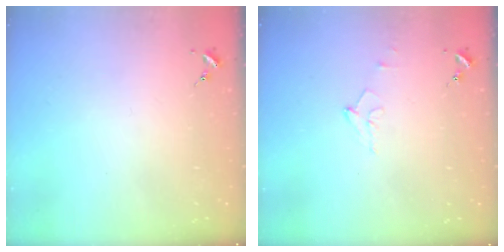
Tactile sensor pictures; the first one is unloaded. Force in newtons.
{"total": 6.5, "press": 6.5, "slide": 0.8}